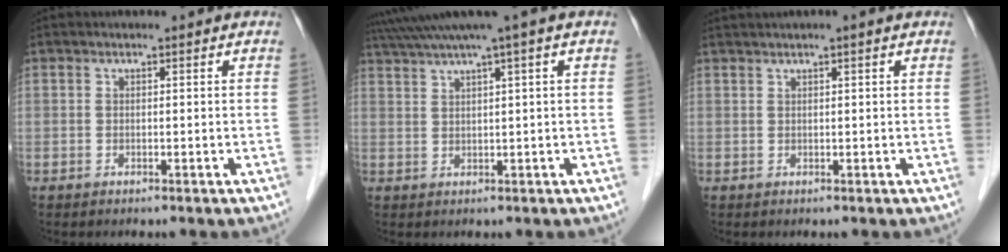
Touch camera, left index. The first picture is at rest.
{"total": 6.4, "force": [4.3, -1.3, 4.6], "torque": [-0.083, 0.032, 0.075]}
{"total": 2.1, "force": [1.4, -0.3, 1.5], "torque": [-0.032, 0.014, 0.027]}